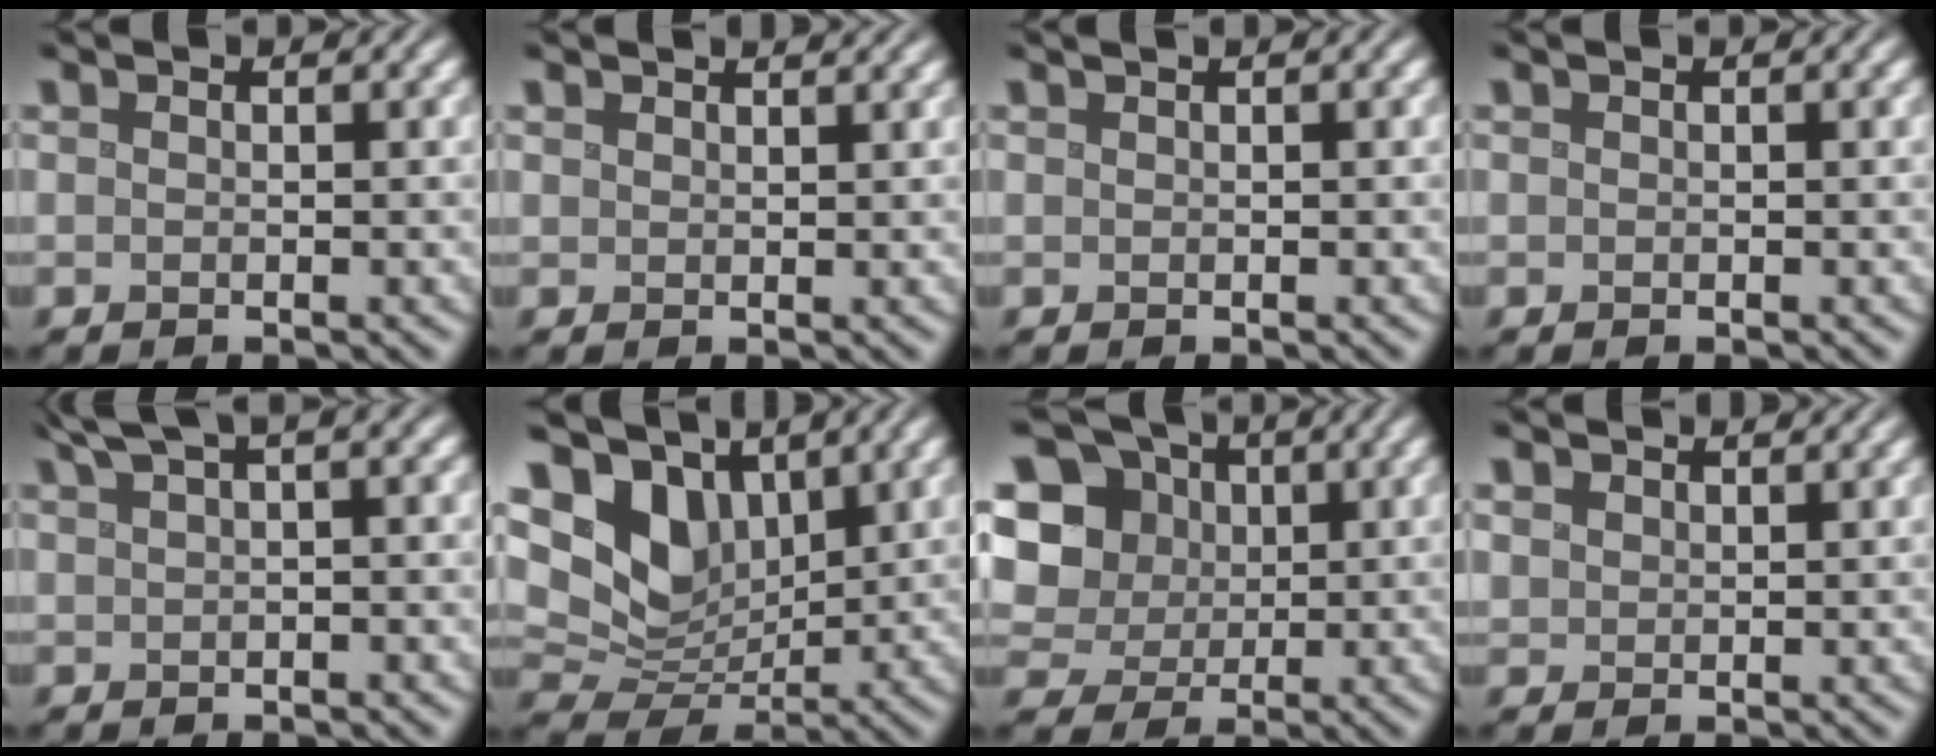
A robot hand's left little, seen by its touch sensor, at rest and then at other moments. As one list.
[{"total": 1.7, "force": [1.6, 0.3, 0.4], "torque": [-0.011, 0.001, 0.023]}, {"total": 0.6, "force": [0.5, 0.1, 0.3], "torque": [-0.007, 0.006, 0.008]}, {"total": 0.0}, {"total": 4.5, "force": [2.5, 1.3, 3.5], "torque": [-0.053, 0.020, 0.037]}, {"total": 8.5, "force": [4.0, 5.9, 4.7], "torque": [-0.110, -0.003, 0.069]}, {"total": 11.5, "force": [3.5, 9.9, 4.9], "torque": [-0.117, 0.023, 0.056]}, {"total": 2.5, "force": [2.2, 1.1, 0.6], "torque": [-0.023, 0.005, 0.041]}]